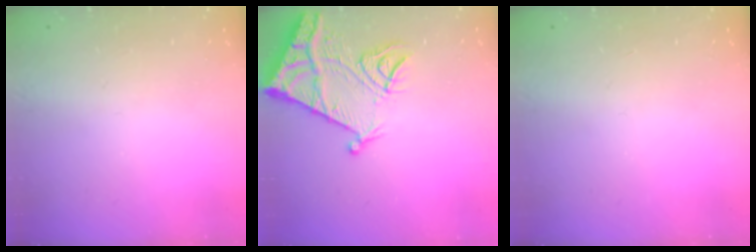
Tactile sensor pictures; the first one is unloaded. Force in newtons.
{"total": 12.8, "press": 12.7, "slide": 1.2}
{"total": 0.0}